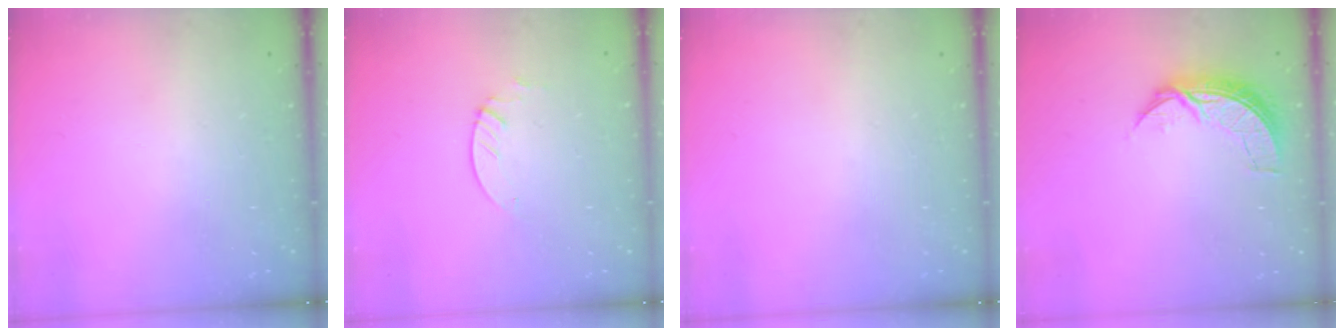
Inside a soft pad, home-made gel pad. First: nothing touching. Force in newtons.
{"total": 2.1, "press": 2.1, "slide": 0.2}
{"total": 0.0}
{"total": 7.3, "press": 7.3, "slide": 0.5}